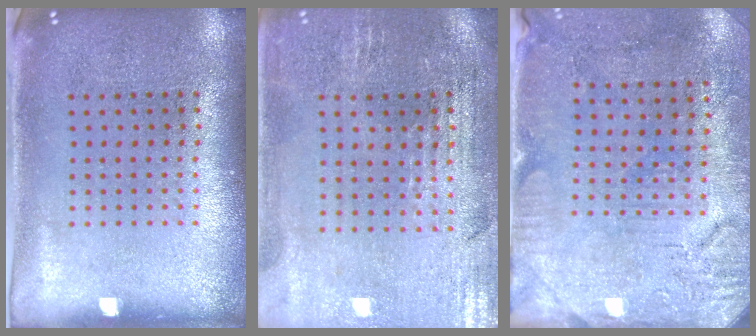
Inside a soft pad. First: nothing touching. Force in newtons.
{"total": 0.9, "press": 0.8, "slide": 0.4}
{"total": 3.1, "press": 2.6, "slide": 1.7}